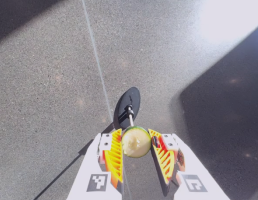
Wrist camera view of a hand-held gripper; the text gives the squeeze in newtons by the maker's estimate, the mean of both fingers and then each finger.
{"total": 9.2, "left": 9.3, "right": 9.2}